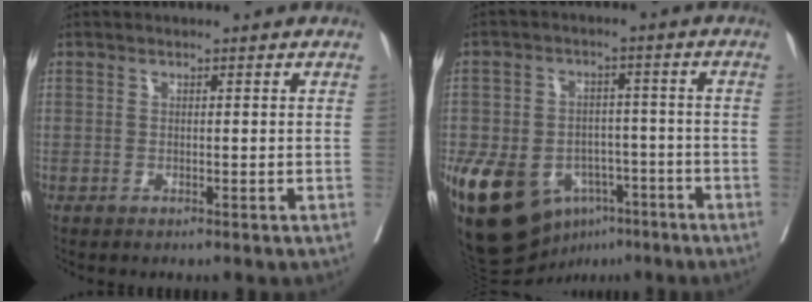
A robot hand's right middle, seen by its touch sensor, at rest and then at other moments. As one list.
[{"total": 16.7, "force": [-8.1, 11.2, 9.4], "torque": [-0.196, 0.007, -0.118]}]